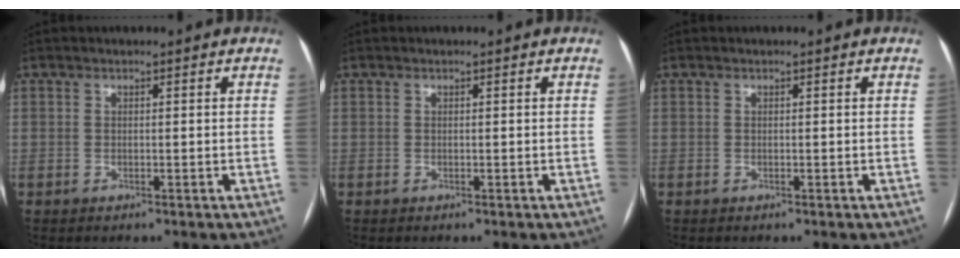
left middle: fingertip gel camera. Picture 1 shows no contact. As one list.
[{"total": 0.0}, {"total": 0.0}]